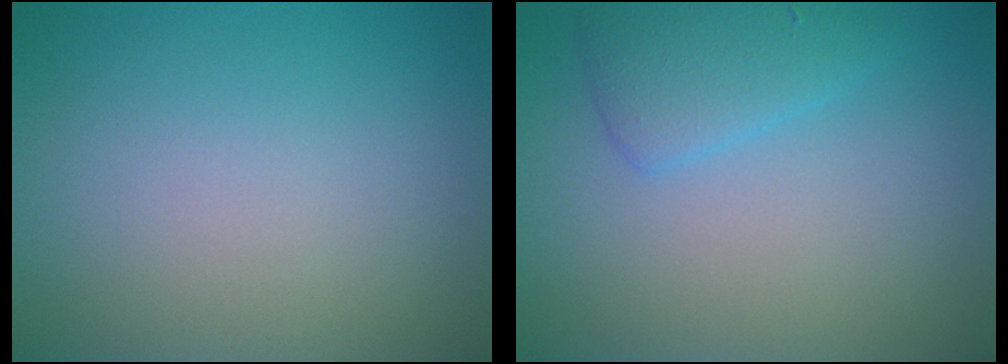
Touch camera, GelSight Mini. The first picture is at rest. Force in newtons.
{"total": 2.6, "press": 2.6, "slide": 0.2}